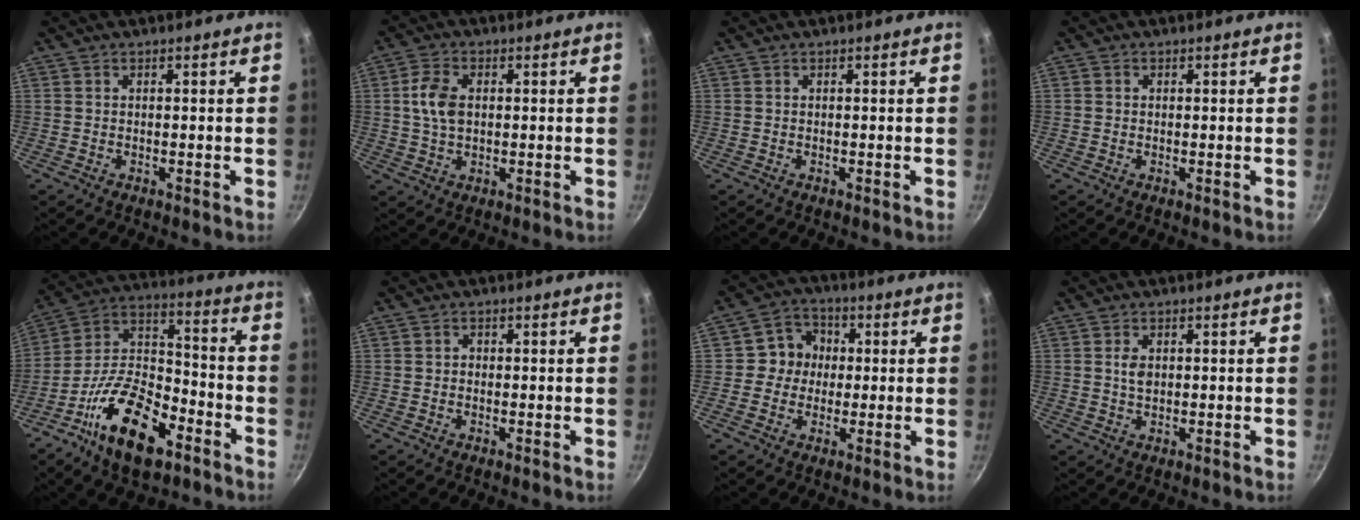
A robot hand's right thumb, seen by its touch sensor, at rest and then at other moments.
{"total": 6.5, "force": [0.8, 4.2, 4.9], "torque": [-0.091, 0.006, 0.014]}
{"total": 0.0}
{"total": 0.6, "force": [0.0, 0.5, 0.1], "torque": [0.003, 0.001, -0.002]}
{"total": 19.8, "force": [-10.4, 9.6, 13.8], "torque": [-0.226, 0.064, -0.203]}
{"total": 0.8, "force": [-0.1, 0.8, 0.3], "torque": [-0.003, 0.005, -0.002]}
{"total": 7.1, "force": [0.4, 6.7, 2.3], "torque": [0.008, 0.014, -0.009]}
{"total": 2.5, "force": [0.4, 1.7, 1.8], "torque": [-0.031, -0.002, 0.008]}